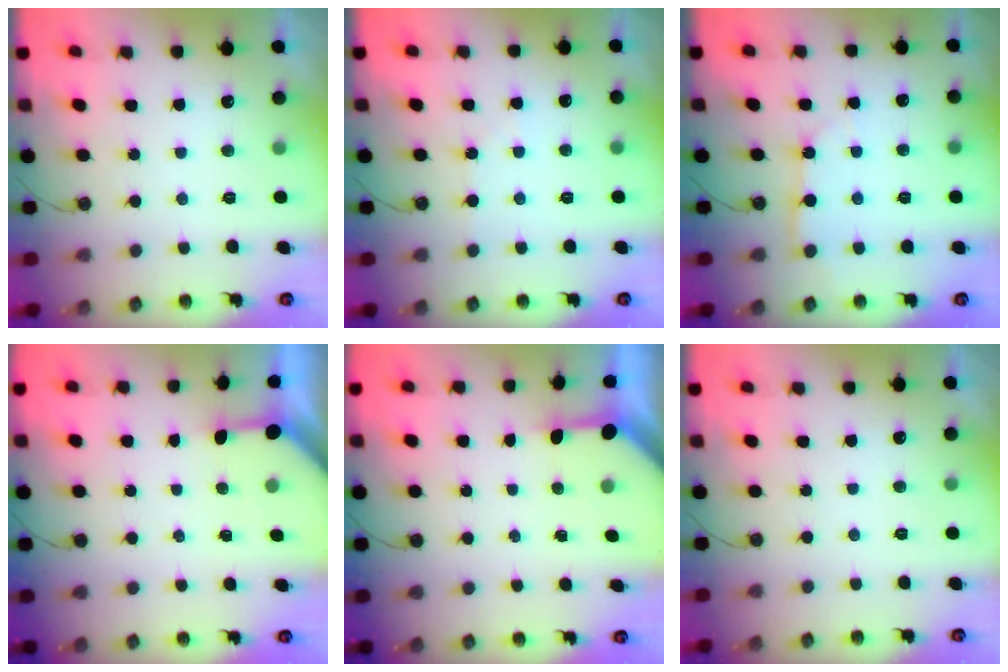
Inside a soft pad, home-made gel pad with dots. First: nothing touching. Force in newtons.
{"total": 2.8, "press": 2.8, "slide": 0.6}
{"total": 3.0, "press": 2.9, "slide": 0.3}
{"total": 2.8, "press": 2.8, "slide": 0.3}
{"total": 3.5, "press": 3.5, "slide": 0.4}
{"total": 0.0}